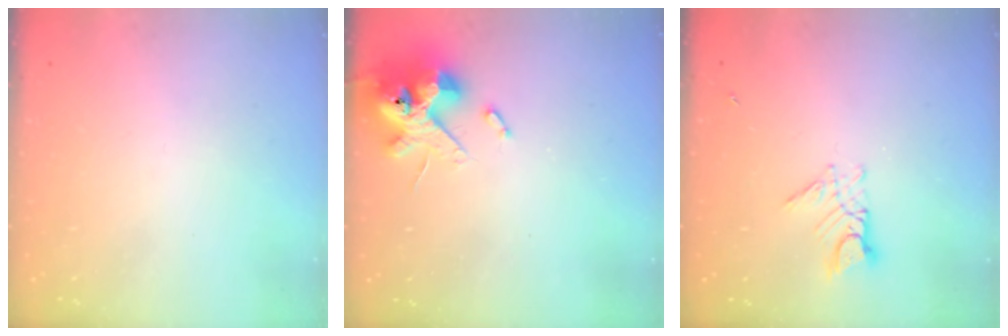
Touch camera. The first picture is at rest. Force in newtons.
{"total": 12.6, "press": 12.5, "slide": 1.7}
{"total": 7.6, "press": 7.6, "slide": 0.8}